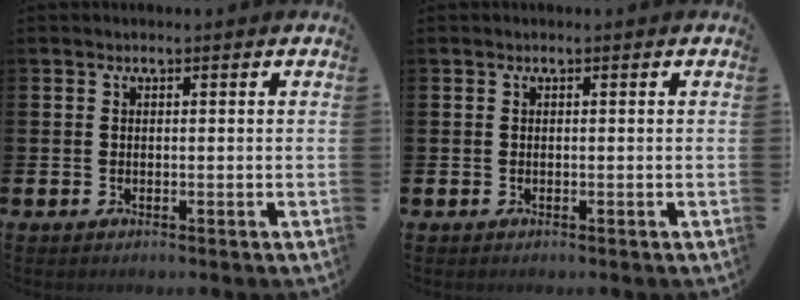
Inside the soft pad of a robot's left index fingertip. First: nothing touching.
{"total": 0.0}